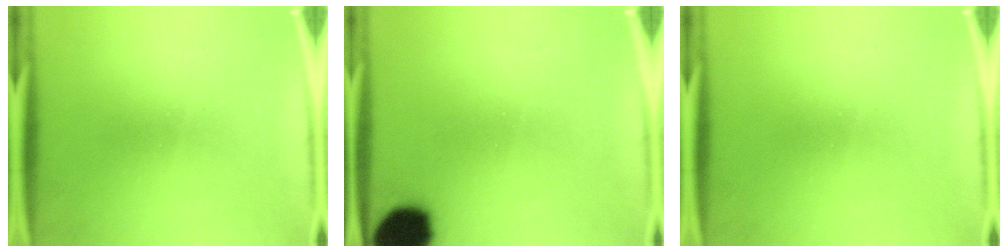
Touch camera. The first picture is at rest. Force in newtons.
{"total": 15.6}
{"total": 0.0}